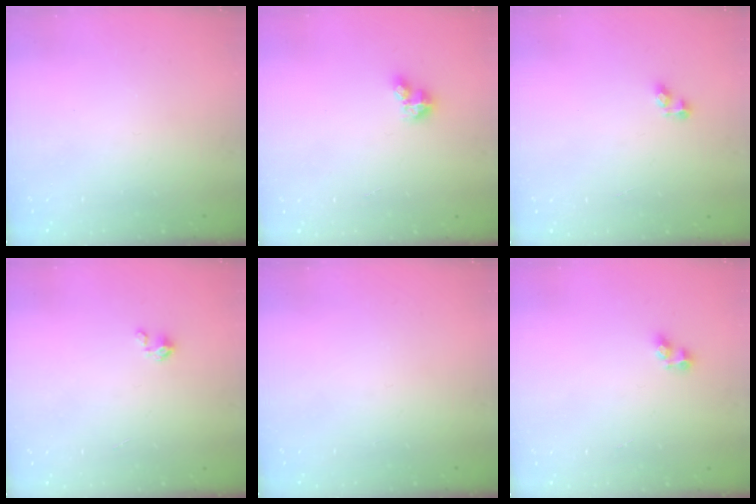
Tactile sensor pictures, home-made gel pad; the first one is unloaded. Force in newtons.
{"total": 3.3, "press": 3.3, "slide": 0.3}
{"total": 2.9, "press": 2.9, "slide": 0.4}
{"total": 0.0}
{"total": 0.0}
{"total": 3.7, "press": 3.6, "slide": 0.4}